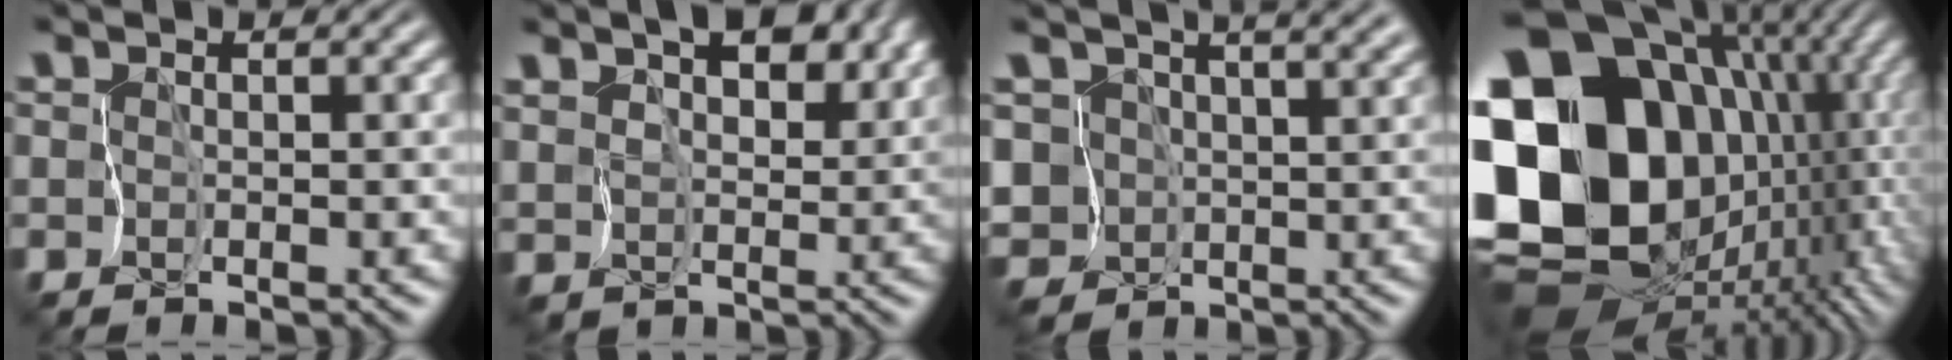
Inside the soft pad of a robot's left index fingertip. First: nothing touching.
{"total": 6.6, "force": [3.7, 3.5, 4.2], "torque": [-0.081, 0.008, 0.049]}
{"total": 7.4, "force": [2.8, 5.0, 4.7], "torque": [-0.097, 0.018, 0.038]}
{"total": 21.7, "force": [0.6, 17.4, 13.0], "torque": [-0.298, -0.017, 0.029]}